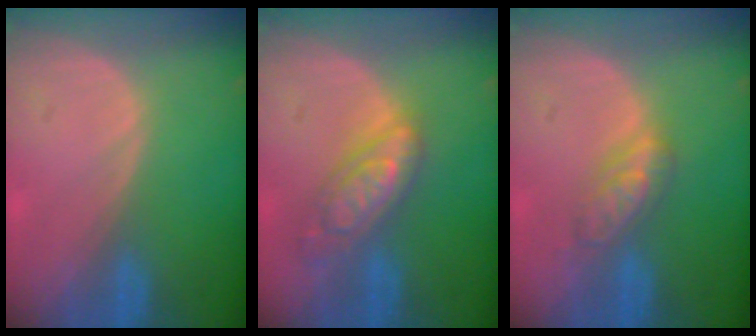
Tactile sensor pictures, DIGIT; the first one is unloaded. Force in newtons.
{"total": 6.7, "press": 6.7, "slide": 0.4}
{"total": 4.8, "press": 4.5, "slide": 1.6}